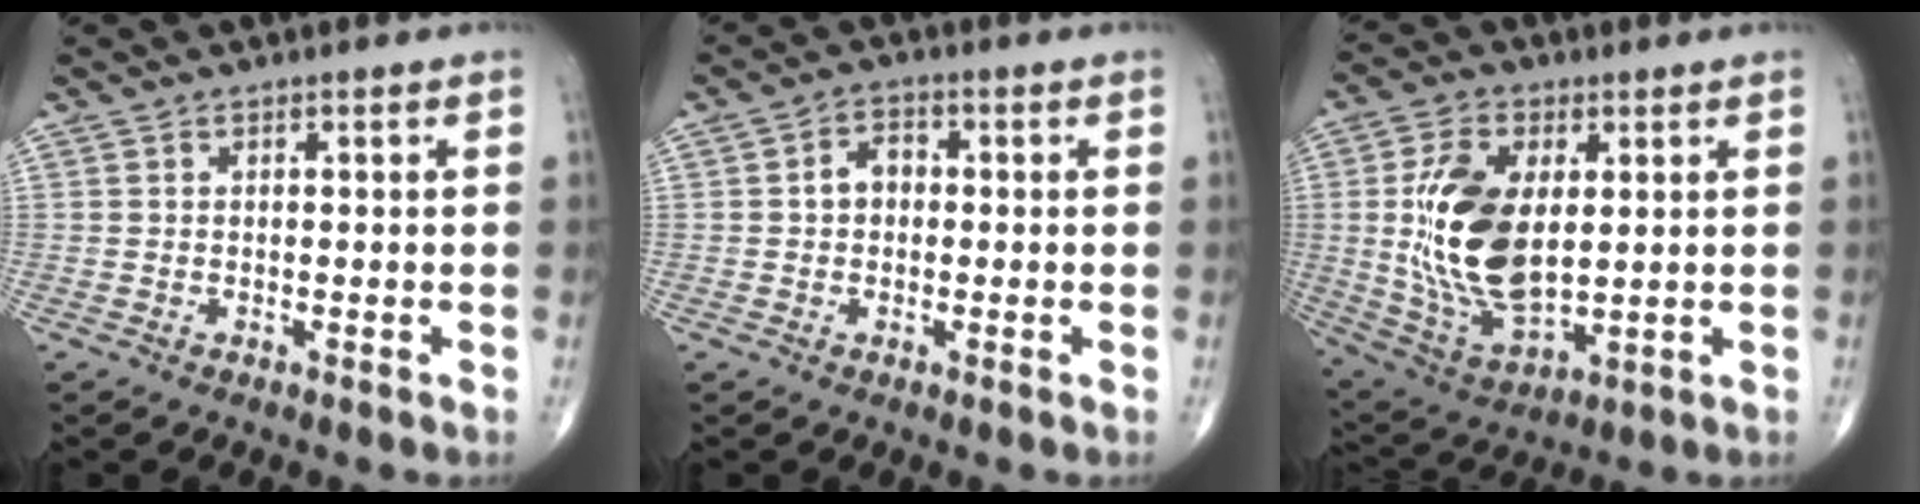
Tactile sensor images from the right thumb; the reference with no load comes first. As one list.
[{"total": 3.8, "force": [0.0, 2.8, 2.5], "torque": [-0.029, 0.018, -0.008]}, {"total": 17.6, "force": [2.1, 9.6, 14.6], "torque": [-0.276, -0.015, 0.050]}]